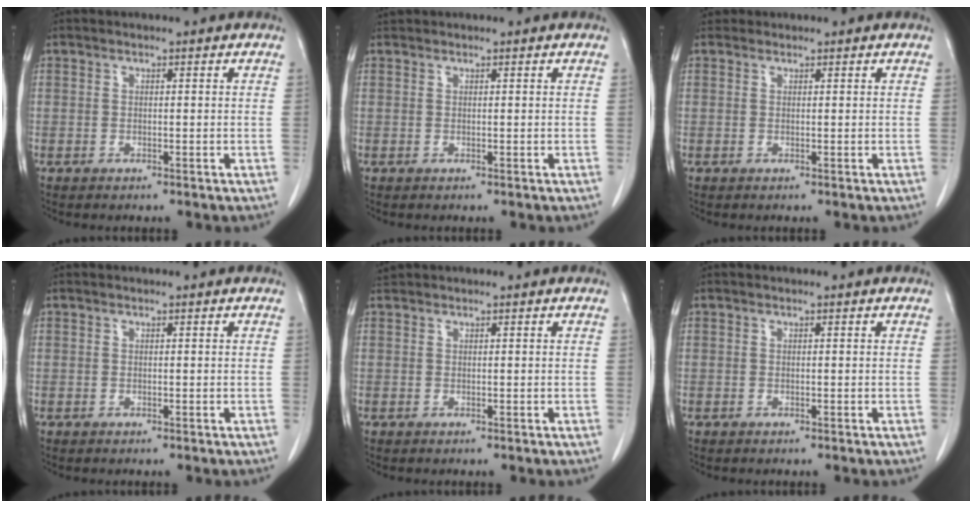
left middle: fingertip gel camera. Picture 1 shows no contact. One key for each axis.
{"total": 0.6, "fx": 0.6, "fy": 0.1, "fz": -0.1, "tx": -0.009, "ty": 0.011, "tz": 0.014}
{"total": 0.9, "fx": 0.8, "fy": 0.5, "fz": -0.1, "tx": 0.001, "ty": 0.008, "tz": 0.012}
{"total": 0.0}
{"total": 0.6, "fx": 0.6, "fy": 0.0, "fz": -0.1, "tx": -0.008, "ty": 0.010, "tz": 0.016}
{"total": 0.0}